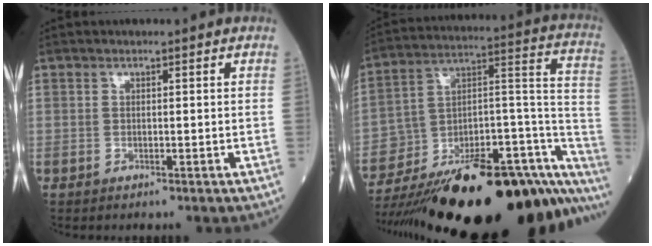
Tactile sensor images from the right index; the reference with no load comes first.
{"total": 34.8, "force": [-25.2, 8.5, 22.4], "torque": [-0.257, -0.002, -0.367]}